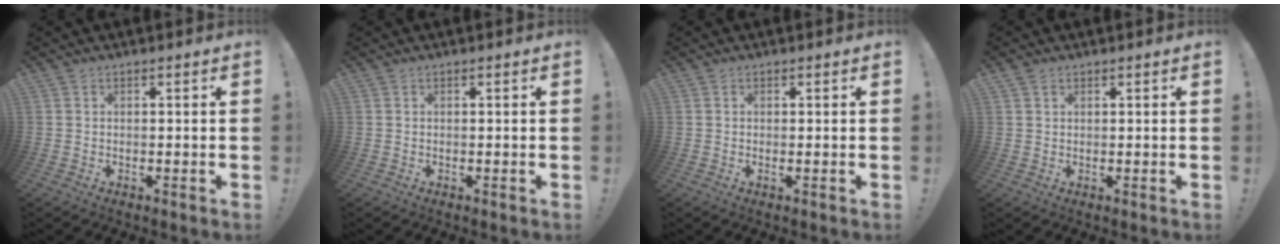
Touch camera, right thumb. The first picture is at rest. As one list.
[{"total": 0.0}, {"total": 0.7, "force": [0.4, 0.0, 0.6], "torque": [-0.008, -0.002, 0.006]}, {"total": 1.6, "force": [1.3, 0.9, 0.3], "torque": [-0.003, -0.004, 0.024]}]